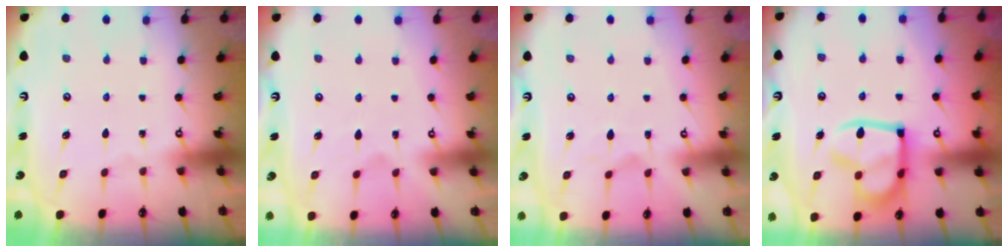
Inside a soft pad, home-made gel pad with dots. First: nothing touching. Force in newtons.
{"total": 2.4, "press": 2.2, "slide": 1.1}
{"total": 4.0, "press": 3.7, "slide": 1.3}
{"total": 17.2, "press": 17.1, "slide": 2.0}